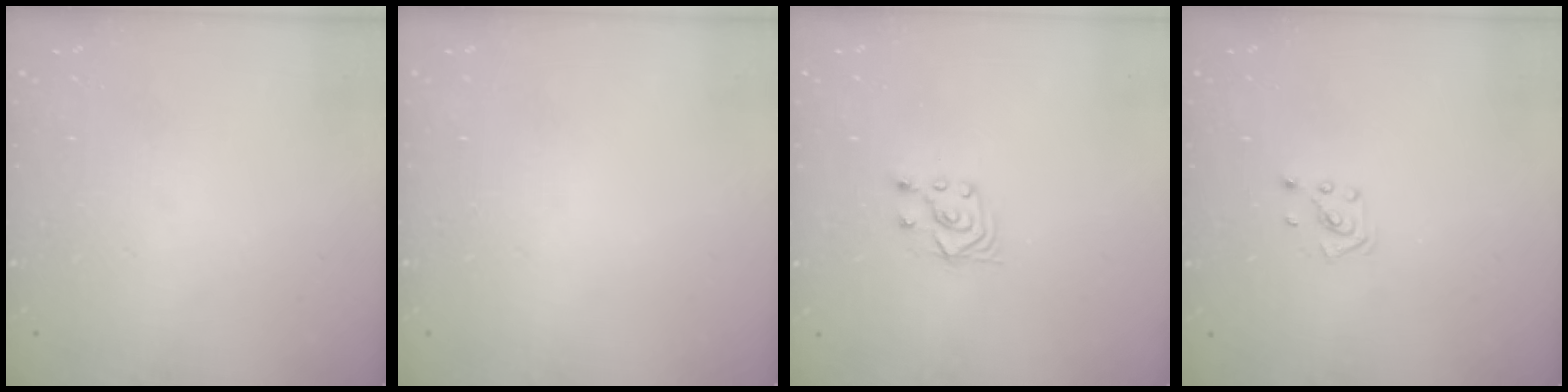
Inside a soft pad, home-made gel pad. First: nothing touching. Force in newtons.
{"total": 0.0}
{"total": 3.4, "press": 3.2, "slide": 0.9}
{"total": 2.1, "press": 2.0, "slide": 0.3}